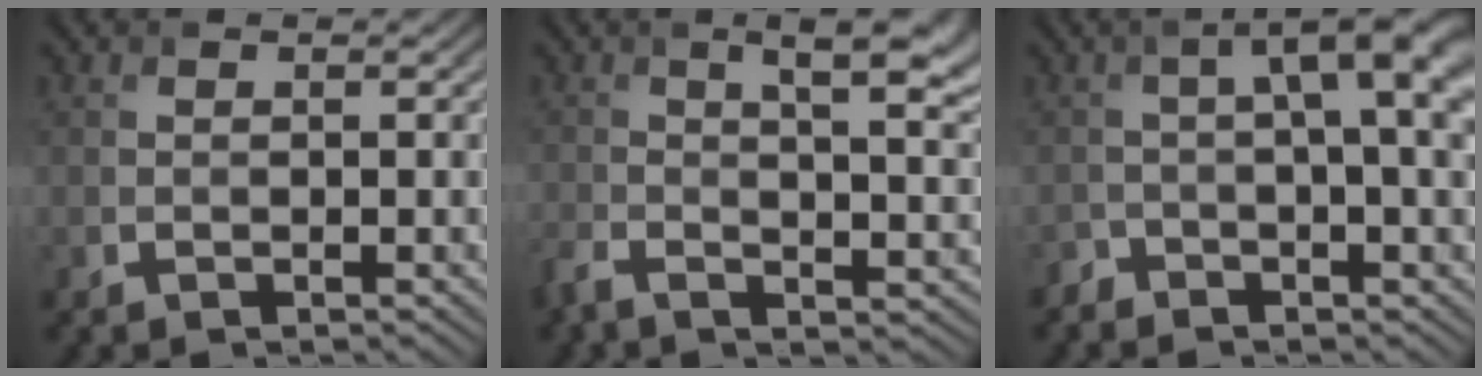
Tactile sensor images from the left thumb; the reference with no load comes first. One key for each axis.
{"total": 10.2, "fx": 0.7, "fy": 3.7, "fz": 9.5, "tx": -0.163, "ty": -0.006, "tz": 0.014}
{"total": 7.1, "fx": -0.5, "fy": 2.0, "fz": 6.8, "tx": -0.095, "ty": 0.004, "tz": -0.015}